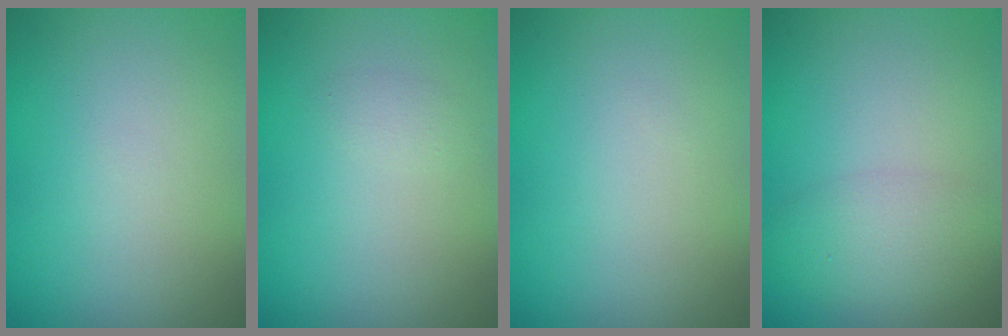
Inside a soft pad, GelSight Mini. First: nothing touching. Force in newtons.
{"total": 0.9, "press": 0.9, "slide": 0.1}
{"total": 0.0}
{"total": 4.8, "press": 4.8, "slide": 0.2}